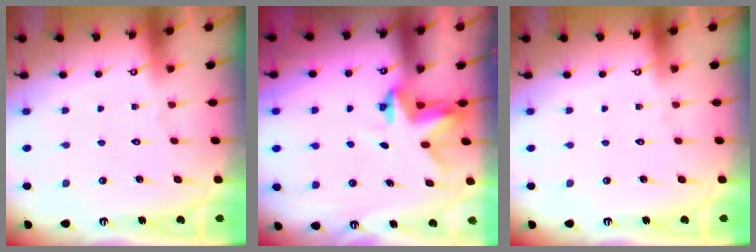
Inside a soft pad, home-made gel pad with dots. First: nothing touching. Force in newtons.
{"total": 3.5, "press": 3.5, "slide": 0.1}
{"total": 0.0}